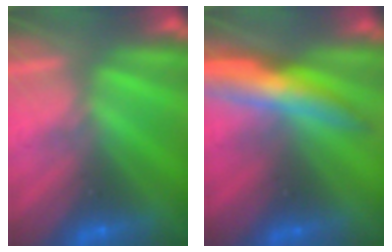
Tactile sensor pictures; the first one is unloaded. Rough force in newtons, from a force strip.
{"total": 9.3}